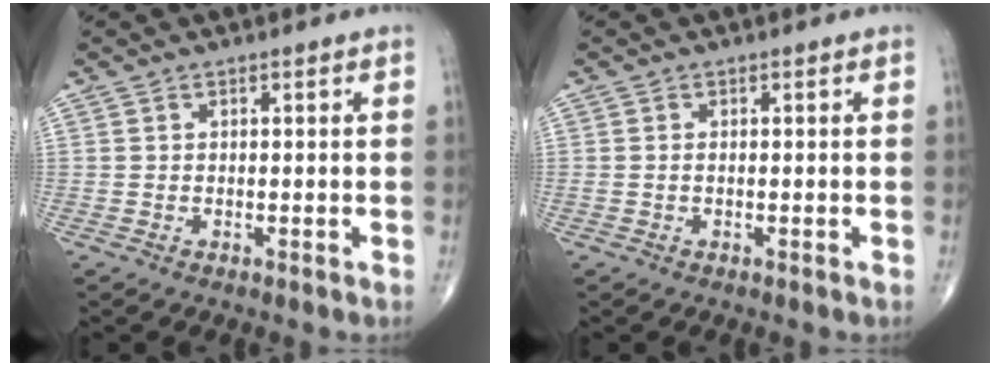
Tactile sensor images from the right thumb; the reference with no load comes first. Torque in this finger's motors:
{"motor_torque": [0.13, -0.44, 0.04, 0.45, -0.02]}